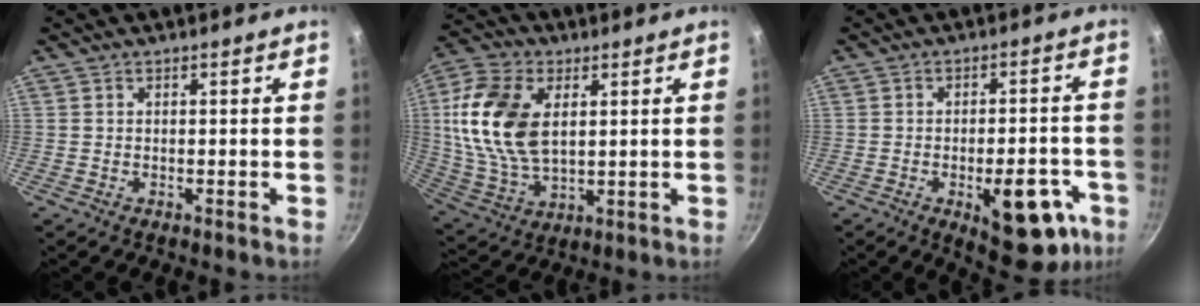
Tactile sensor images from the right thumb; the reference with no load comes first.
{"total": 17.5, "force": [3.6, 10.7, 13.4], "torque": [-0.249, -0.005, 0.073]}
{"total": 15.1, "force": [-5.8, 6.8, 12.1], "torque": [-0.111, 0.021, -0.067]}